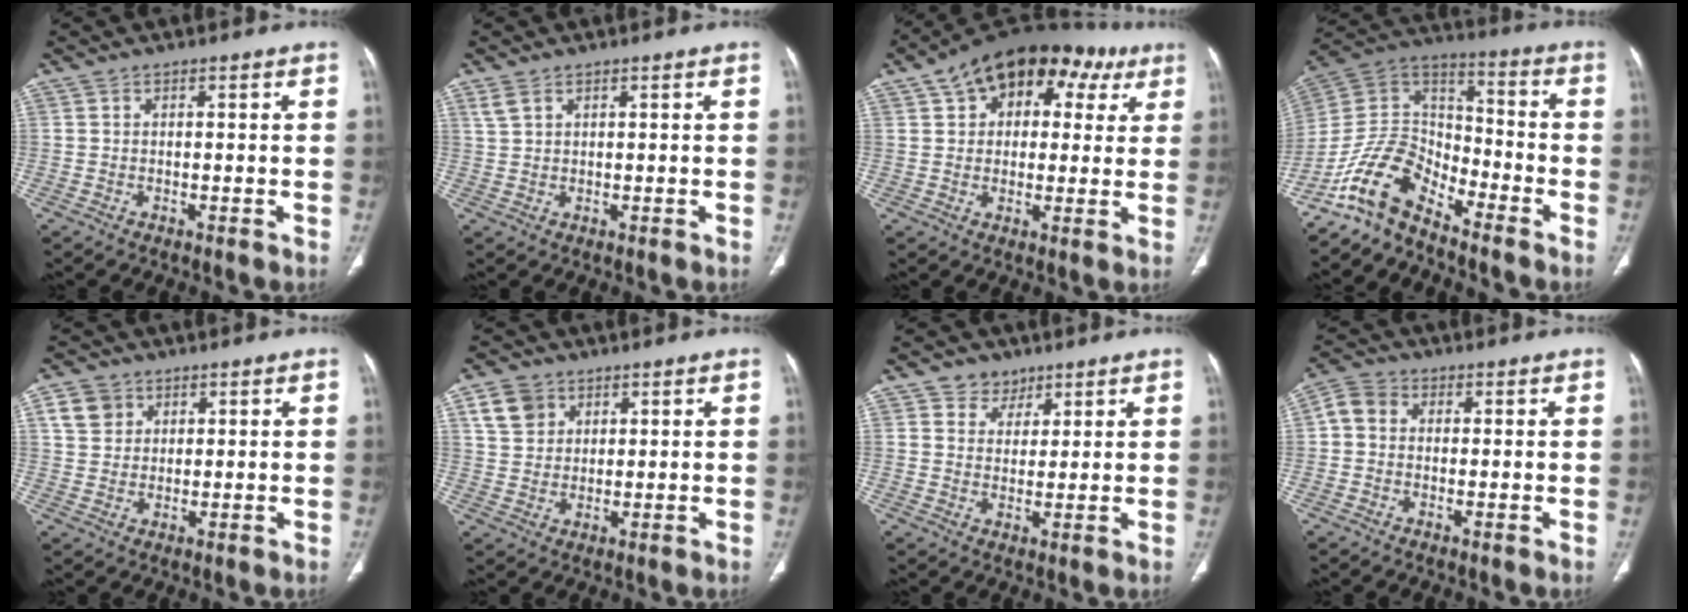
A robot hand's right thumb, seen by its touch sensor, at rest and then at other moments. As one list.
[{"total": 2.1, "force": [1.3, 1.0, 1.2], "torque": [-0.028, 0.005, 0.039]}, {"total": 18.9, "force": [8.4, 11.8, 12.2], "torque": [-0.132, 0.030, 0.117]}, {"total": 11.5, "force": [-9.2, 5.1, 4.7], "torque": [-0.079, 0.090, -0.189]}, {"total": 5.3, "force": [2.3, 4.5, 1.8], "torque": [-0.016, -0.003, 0.045]}, {"total": 6.3, "force": [3.0, 5.0, 2.4], "torque": [-0.026, -0.007, 0.061]}, {"total": 4.6, "force": [2.8, 3.5, 0.6], "torque": [0.013, -0.015, 0.045]}, {"total": 4.6, "force": [0.3, 3.9, 2.4], "torque": [-0.040, 0.015, -0.004]}]